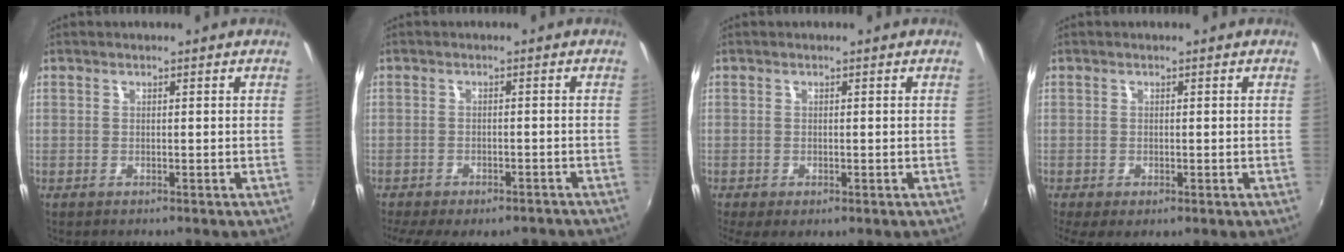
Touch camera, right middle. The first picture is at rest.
{"total": 11.3, "force": [-9.1, 3.8, 5.6], "torque": [-0.122, -0.033, -0.123]}
{"total": 3.2, "force": [-1.3, 1.4, 2.5], "torque": [-0.048, -0.015, -0.015]}
{"total": 3.7, "force": [-1.0, 1.6, 3.2], "torque": [-0.059, -0.015, -0.009]}